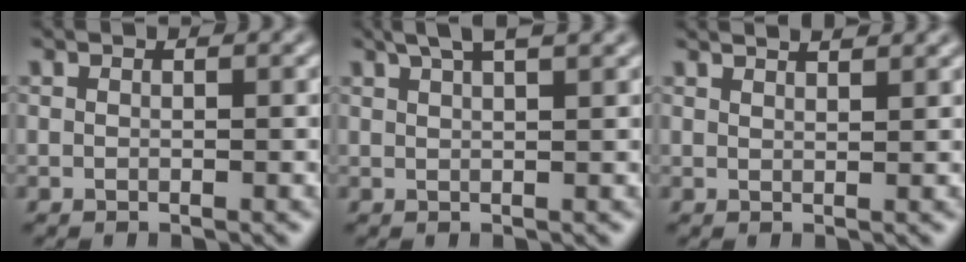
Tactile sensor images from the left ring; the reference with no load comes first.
{"total": 4.6, "force": [3.1, 1.4, 3.1], "torque": [-0.037, 0.031, 0.027]}
{"total": 3.2, "force": [2.7, 1.0, 1.5], "torque": [-0.009, 0.032, 0.014]}